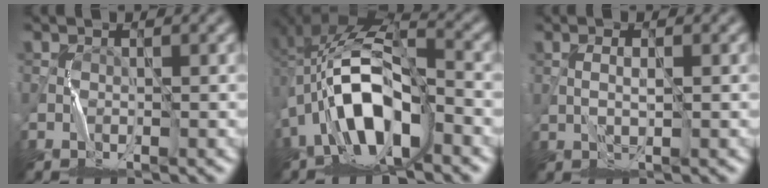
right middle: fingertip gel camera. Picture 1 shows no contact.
{"total": 10.2, "force": [-3.5, 4.4, 8.6], "torque": [-0.160, 0.013, -0.062]}
{"total": 0.9, "force": [0.4, -0.1, 0.8], "torque": [-0.016, 0.003, 0.010]}